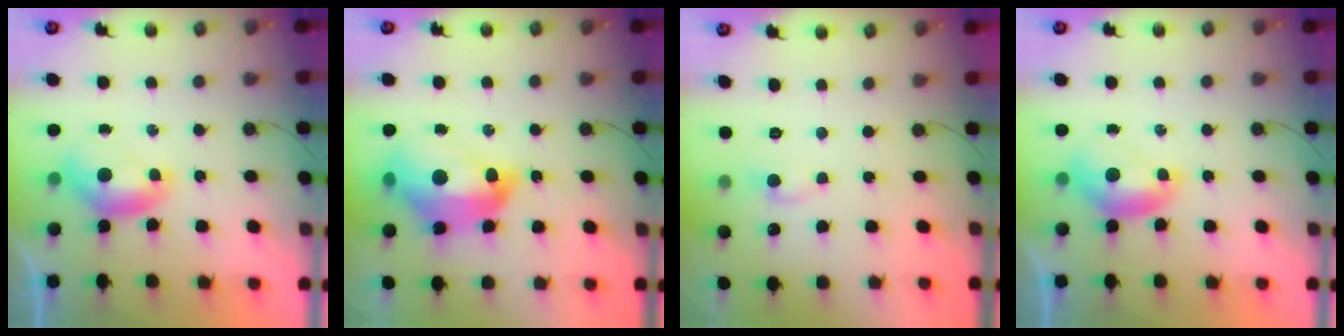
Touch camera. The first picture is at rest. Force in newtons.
{"total": 14.5, "press": 14.4, "slide": 1.5}
{"total": 0.0}
{"total": 0.0}